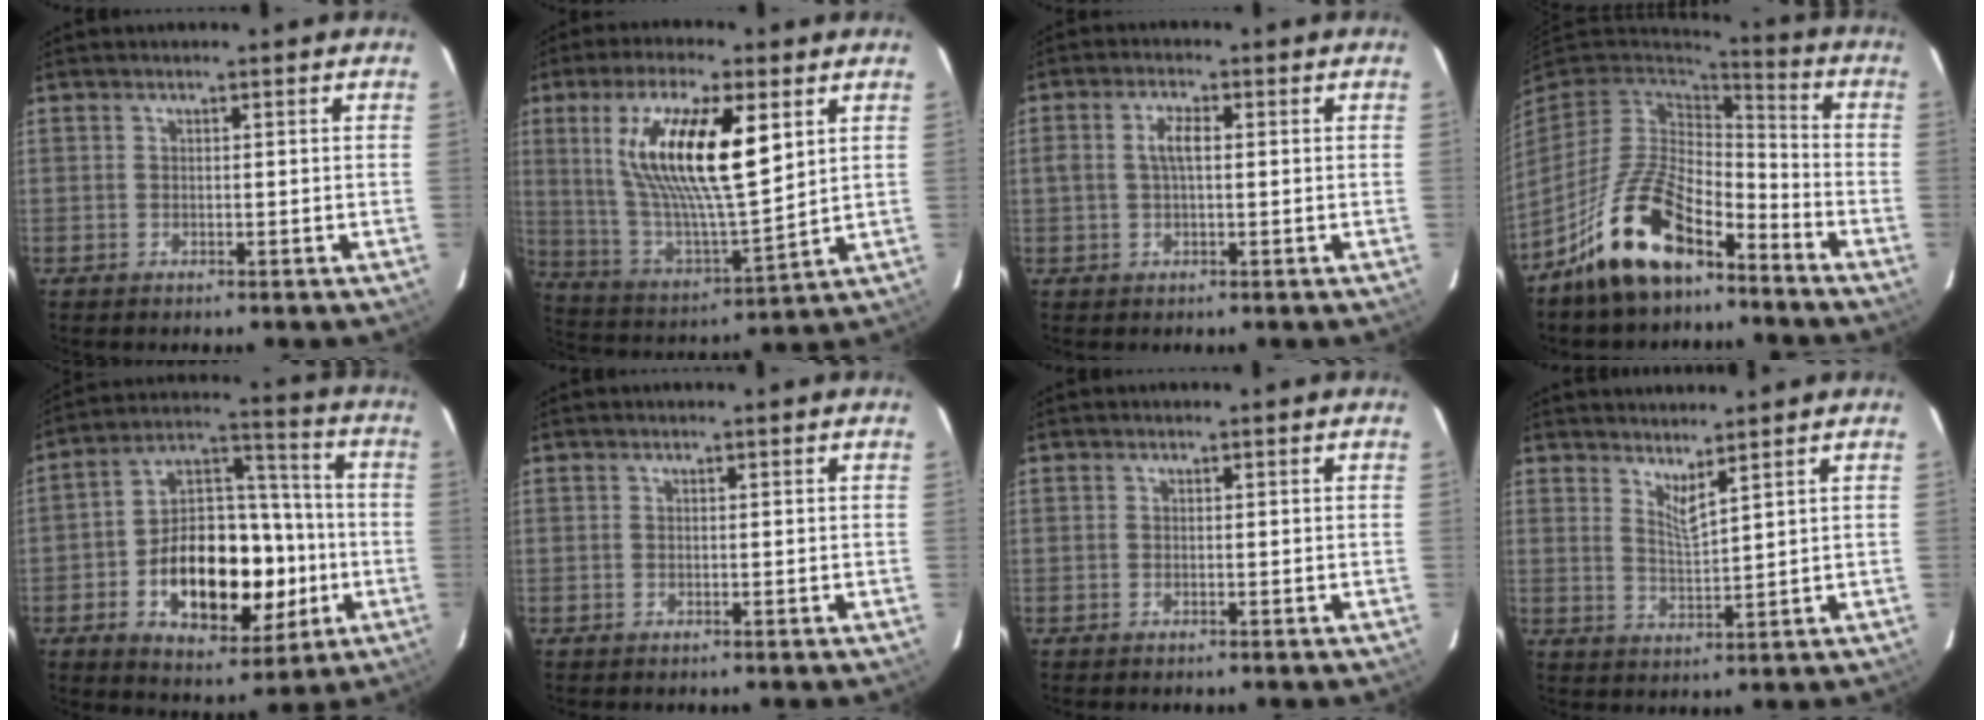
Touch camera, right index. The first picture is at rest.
{"total": 19.8, "force": [6.8, 5.5, 17.8], "torque": [-0.334, -0.001, 0.134]}
{"total": 3.6, "force": [0.3, 1.5, 3.3], "torque": [-0.064, 0.007, 0.007]}
{"total": 16.3, "force": [-10.7, 6.9, 10.2], "torque": [-0.212, 0.000, -0.193]}
{"total": 20.5, "force": [-5.4, 12.8, 15.1], "torque": [-0.275, 0.041, -0.068]}
{"total": 0.0}
{"total": 0.0}
{"total": 3.7, "force": [3.0, -0.1, 2.0], "torque": [-0.037, -0.012, 0.049]}